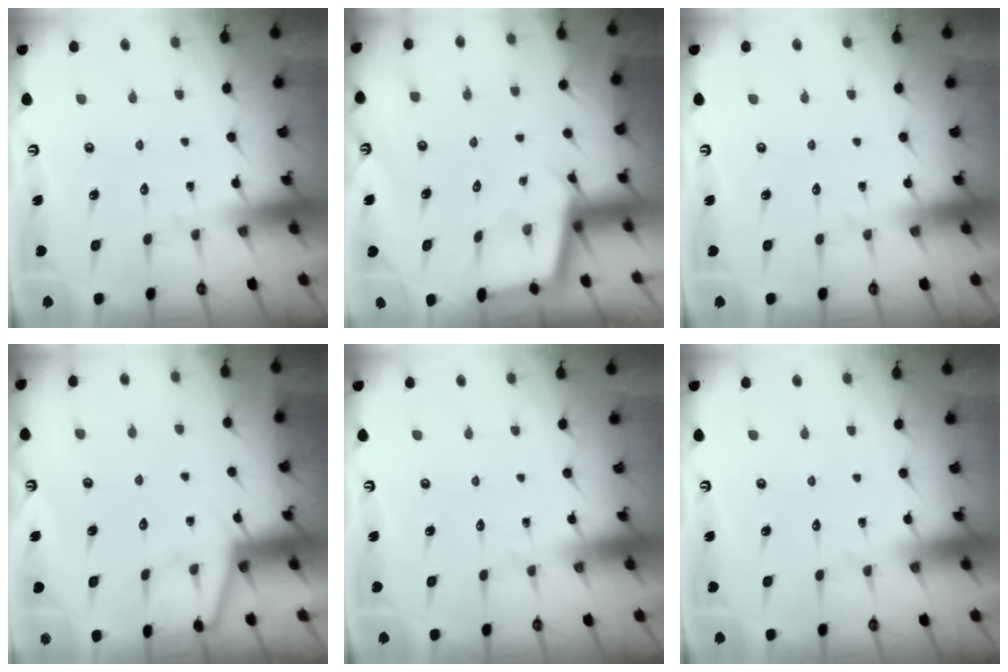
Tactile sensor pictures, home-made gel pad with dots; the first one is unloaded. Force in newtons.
{"total": 2.5, "press": 2.5, "slide": 0.2}
{"total": 0.0}
{"total": 4.6, "press": 4.6, "slide": 0.6}
{"total": 0.0}
{"total": 0.0}